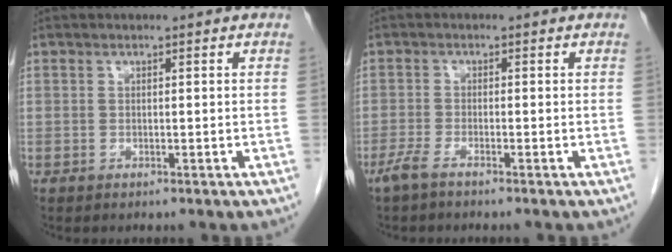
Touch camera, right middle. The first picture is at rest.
{"total": 2.2, "force": [-1.7, 0.1, 1.3], "torque": [-0.034, -0.004, -0.039]}